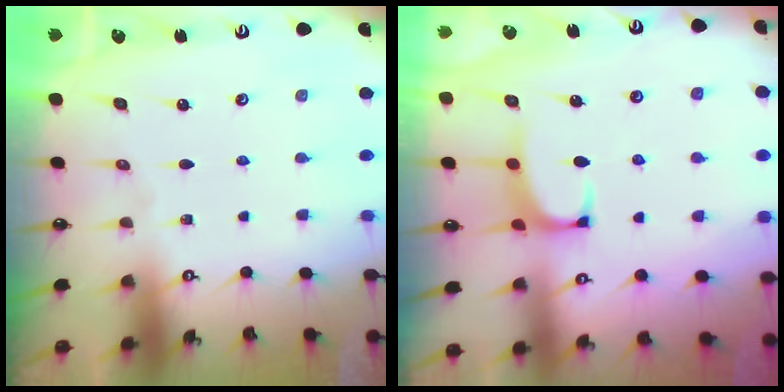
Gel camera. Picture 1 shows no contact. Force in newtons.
{"total": 0.8, "press": 0.4, "slide": 0.7}